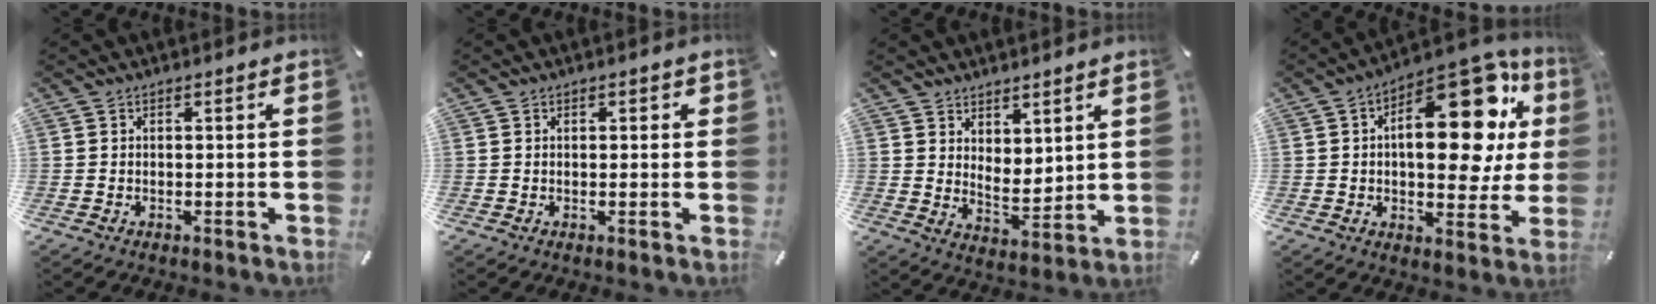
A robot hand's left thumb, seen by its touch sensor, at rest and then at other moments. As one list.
[{"total": 0.8, "force": [0.1, 0.7, 0.5], "torque": [-0.002, 0.003, -0.001]}, {"total": 5.6, "force": [5.0, 2.5, -0.1], "torque": [0.006, -0.043, 0.093]}, {"total": 22.2, "force": [6.9, 10.9, 18.1], "torque": [-0.234, -0.047, 0.109]}]